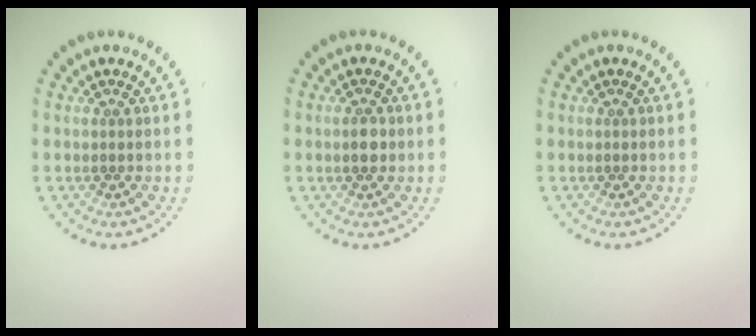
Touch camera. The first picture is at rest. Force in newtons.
{"total": 1.3, "press": 1.3, "slide": 0.2}
{"total": 0.0}